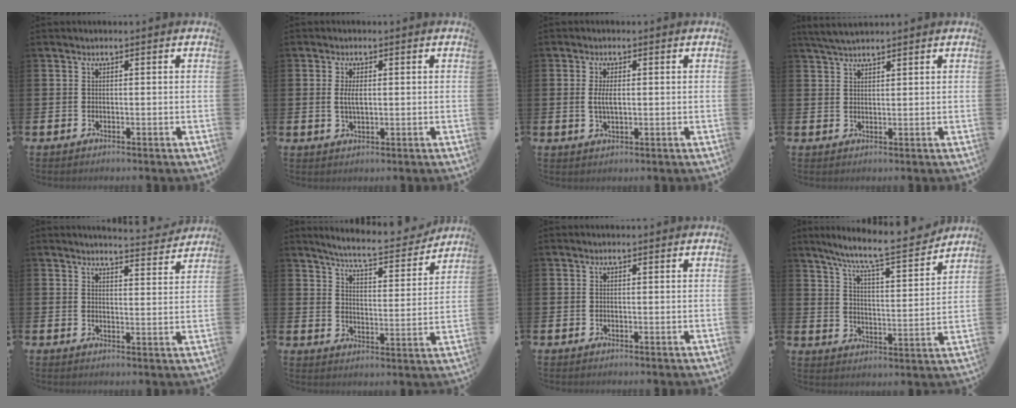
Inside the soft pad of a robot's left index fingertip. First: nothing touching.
{"total": 2.8, "force": [0.4, 1.3, 2.5], "torque": [-0.049, 0.005, 0.004]}
{"total": 2.9, "force": [0.2, 1.3, 2.6], "torque": [-0.049, 0.004, 0.001]}
{"total": 3.3, "force": [3.0, 0.6, 1.2], "torque": [-0.028, -0.006, 0.057]}
{"total": 4.3, "force": [4.3, -0.1, 0.4], "torque": [-0.005, -0.032, 0.073]}
{"total": 6.6, "force": [6.3, 0.3, 2.0], "torque": [-0.058, -0.046, 0.104]}
{"total": 0.0}
{"total": 8.8, "force": [8.0, 0.4, 3.6], "torque": [-0.094, -0.056, 0.133]}